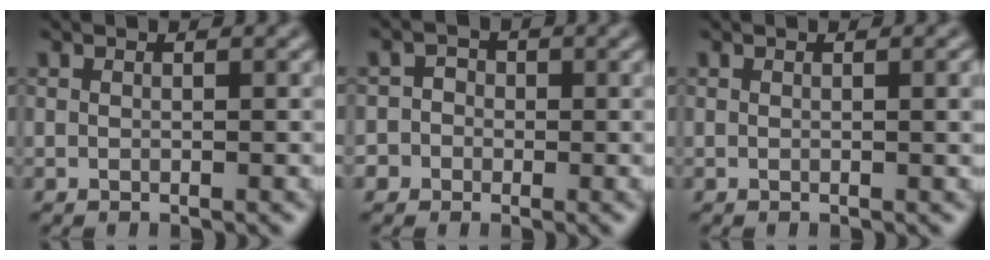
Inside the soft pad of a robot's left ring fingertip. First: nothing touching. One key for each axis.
{"total": 3.7, "fx": -1.4, "fy": 3.3, "fz": 0.6, "tx": 0.021, "ty": 0.009, "tz": -0.048}
{"total": 0.9, "fx": 0.1, "fy": 0.1, "fz": 0.9, "tx": -0.011, "ty": -0.001, "tz": 0.000}